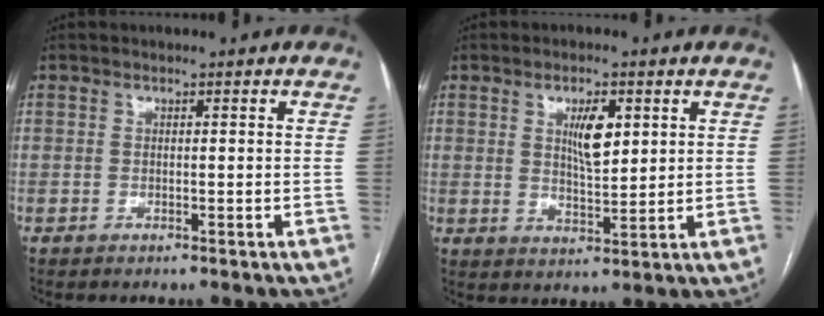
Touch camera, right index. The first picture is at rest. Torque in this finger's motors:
{"motor_torque": [0.46, 0.36, 0.12, 0.05]}